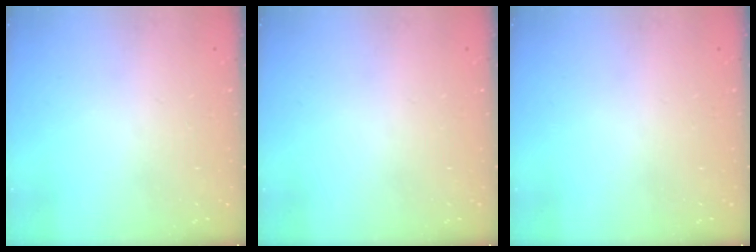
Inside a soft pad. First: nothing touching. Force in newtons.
{"total": 0.0}
{"total": 0.0}